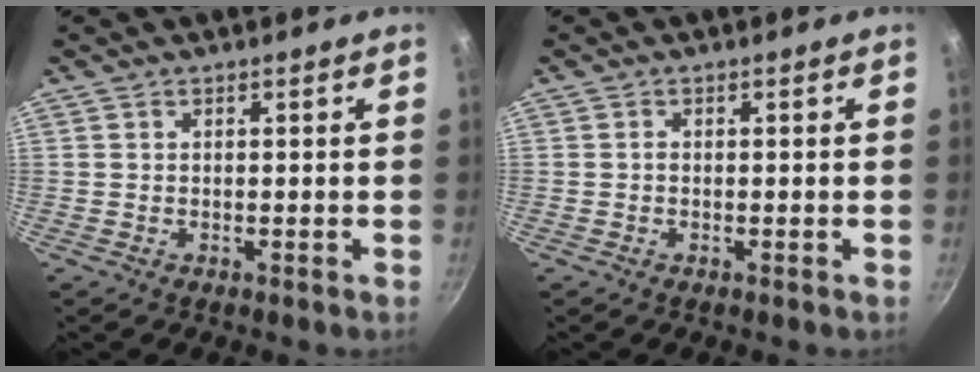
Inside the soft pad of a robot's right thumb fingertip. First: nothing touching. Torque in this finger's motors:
{"motor_torque": [0.26, 0.02, 0.42, 0.01, -0.02]}